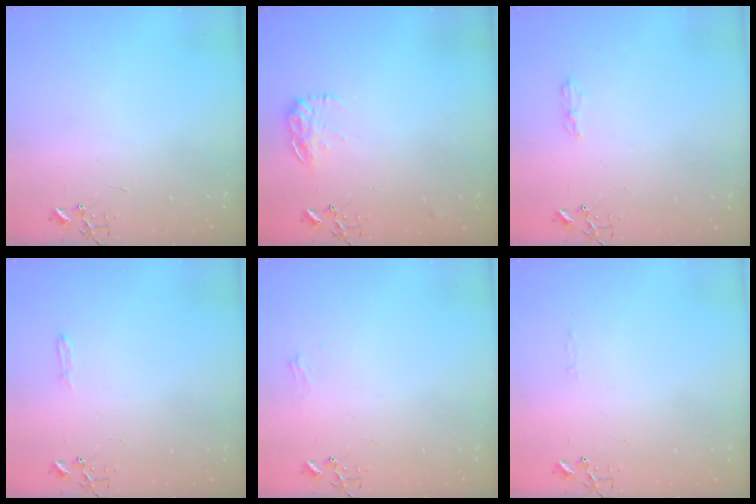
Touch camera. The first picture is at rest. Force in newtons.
{"total": 10.8, "press": 10.7, "slide": 0.6}
{"total": 5.4, "press": 5.4, "slide": 0.7}
{"total": 4.0, "press": 3.9, "slide": 0.5}
{"total": 6.1, "press": 6.1, "slide": 0.7}
{"total": 2.8, "press": 2.8, "slide": 0.4}